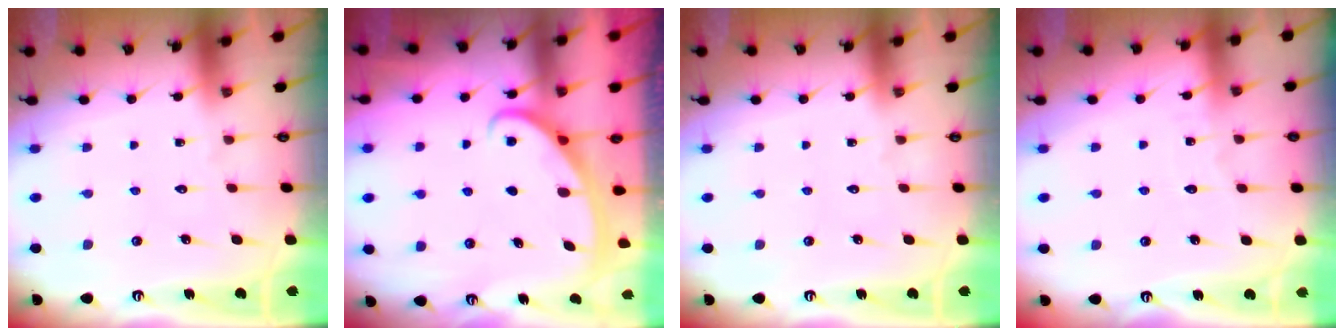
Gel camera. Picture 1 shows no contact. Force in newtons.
{"total": 3.0, "press": 2.9, "slide": 0.4}
{"total": 0.0}
{"total": 3.0, "press": 3.0, "slide": 0.3}